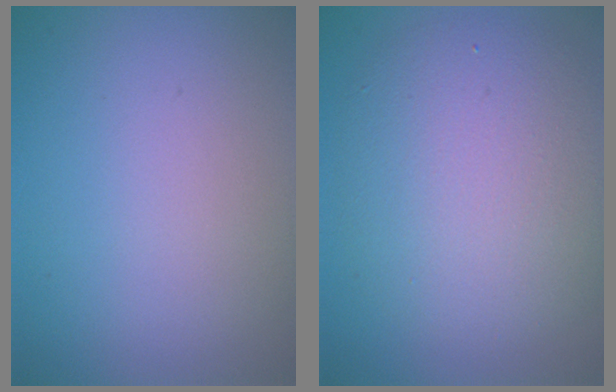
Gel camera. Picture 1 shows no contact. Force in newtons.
{"total": 6.6, "press": 6.6, "slide": 0.4}